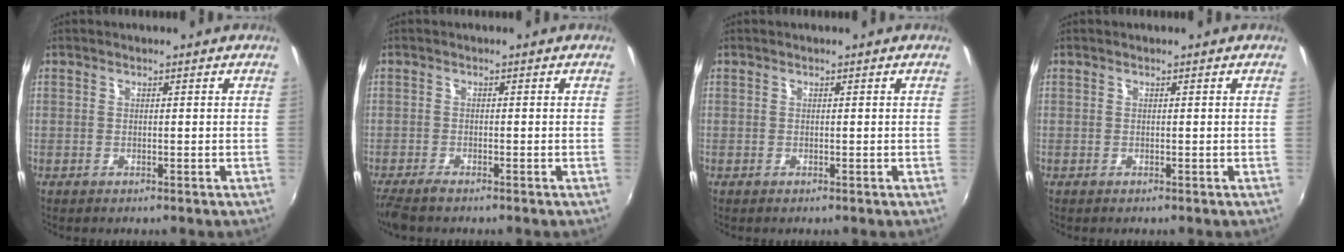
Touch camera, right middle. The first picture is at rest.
{"total": 4.2, "force": [-3.5, 0.7, 2.2], "torque": [-0.055, -0.021, -0.067]}
{"total": 0.0}
{"total": 0.0}